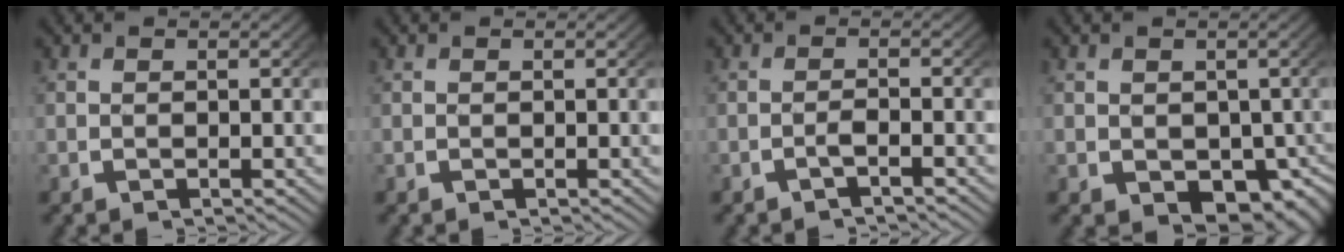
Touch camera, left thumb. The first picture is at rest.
{"total": 0.0}
{"total": 1.4, "force": [-0.9, 0.1, 1.0], "torque": [-0.022, 0.001, -0.018]}
{"total": 5.4, "force": [-1.3, 3.8, 3.5], "torque": [-0.052, -0.031, 0.001]}